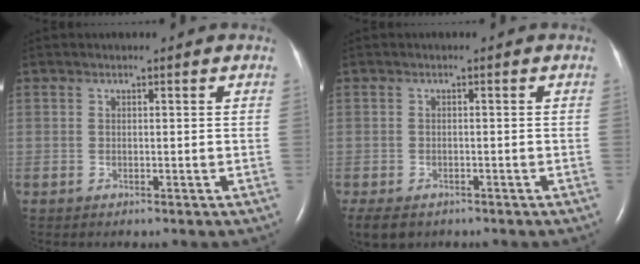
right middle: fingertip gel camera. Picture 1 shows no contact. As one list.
[{"total": 7.8, "force": [-5.0, 4.8, 3.5], "torque": [-0.085, -0.014, -0.070]}]